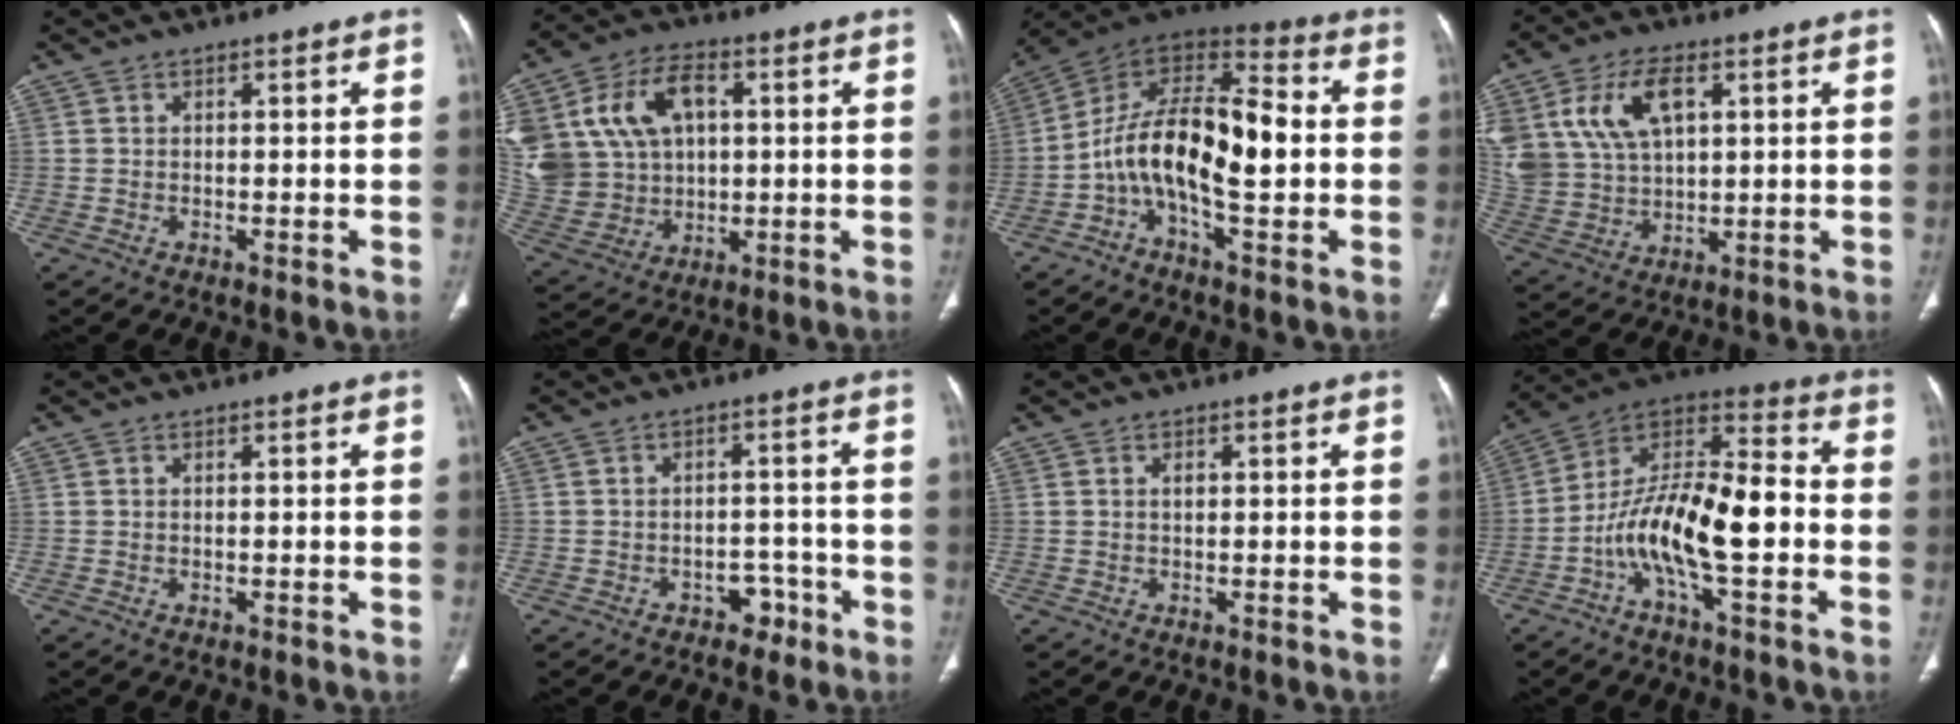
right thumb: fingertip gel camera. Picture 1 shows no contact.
{"total": 22.7, "force": [5.2, 17.1, 14.0], "torque": [-0.306, 0.028, 0.114]}
{"total": 17.2, "force": [-2.1, 7.6, 15.3], "torque": [-0.250, 0.050, -0.043]}
{"total": 16.5, "force": [6.0, 10.2, 11.4], "torque": [-0.234, -0.010, 0.127]}
{"total": 0.0}
{"total": 4.1, "force": [-2.5, 2.8, 1.4], "torque": [0.002, 0.029, -0.031]}
{"total": 0.9, "force": [0.2, 0.6, 0.7], "torque": [-0.010, 0.003, 0.003]}
{"total": 17.2, "force": [-4.5, 6.2, 15.4], "torque": [-0.270, 0.057, -0.083]}